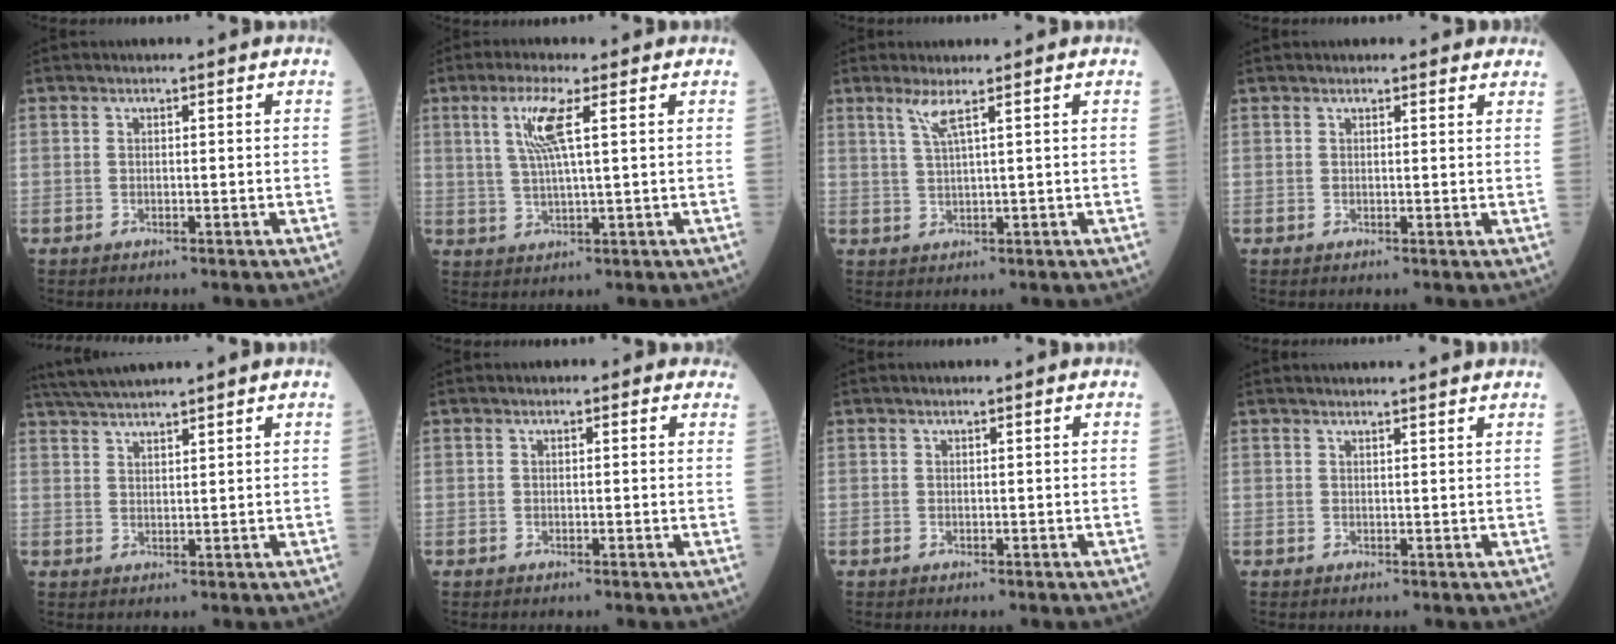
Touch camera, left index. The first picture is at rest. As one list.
[{"total": 6.5, "force": [2.2, 0.2, 6.1], "torque": [-0.136, 0.003, 0.044]}, {"total": 2.6, "force": [1.4, -0.5, 2.1], "torque": [-0.050, -0.005, 0.031]}, {"total": 2.8, "force": [2.5, 1.0, 0.6], "torque": [-0.004, 0.011, 0.019]}, {"total": 7.0, "force": [6.4, -0.7, 2.9], "torque": [-0.058, 0.033, 0.115]}, {"total": 0.6, "force": [0.3, 0.5, 0.2], "torque": [0.005, 0.001, -0.006]}, {"total": 0.7, "force": [0.7, 0.0, 0.4], "torque": [-0.007, 0.012, 0.013]}, {"total": 6.4, "force": [6.1, -0.3, 2.0], "torque": [-0.022, 0.025, 0.062]}]